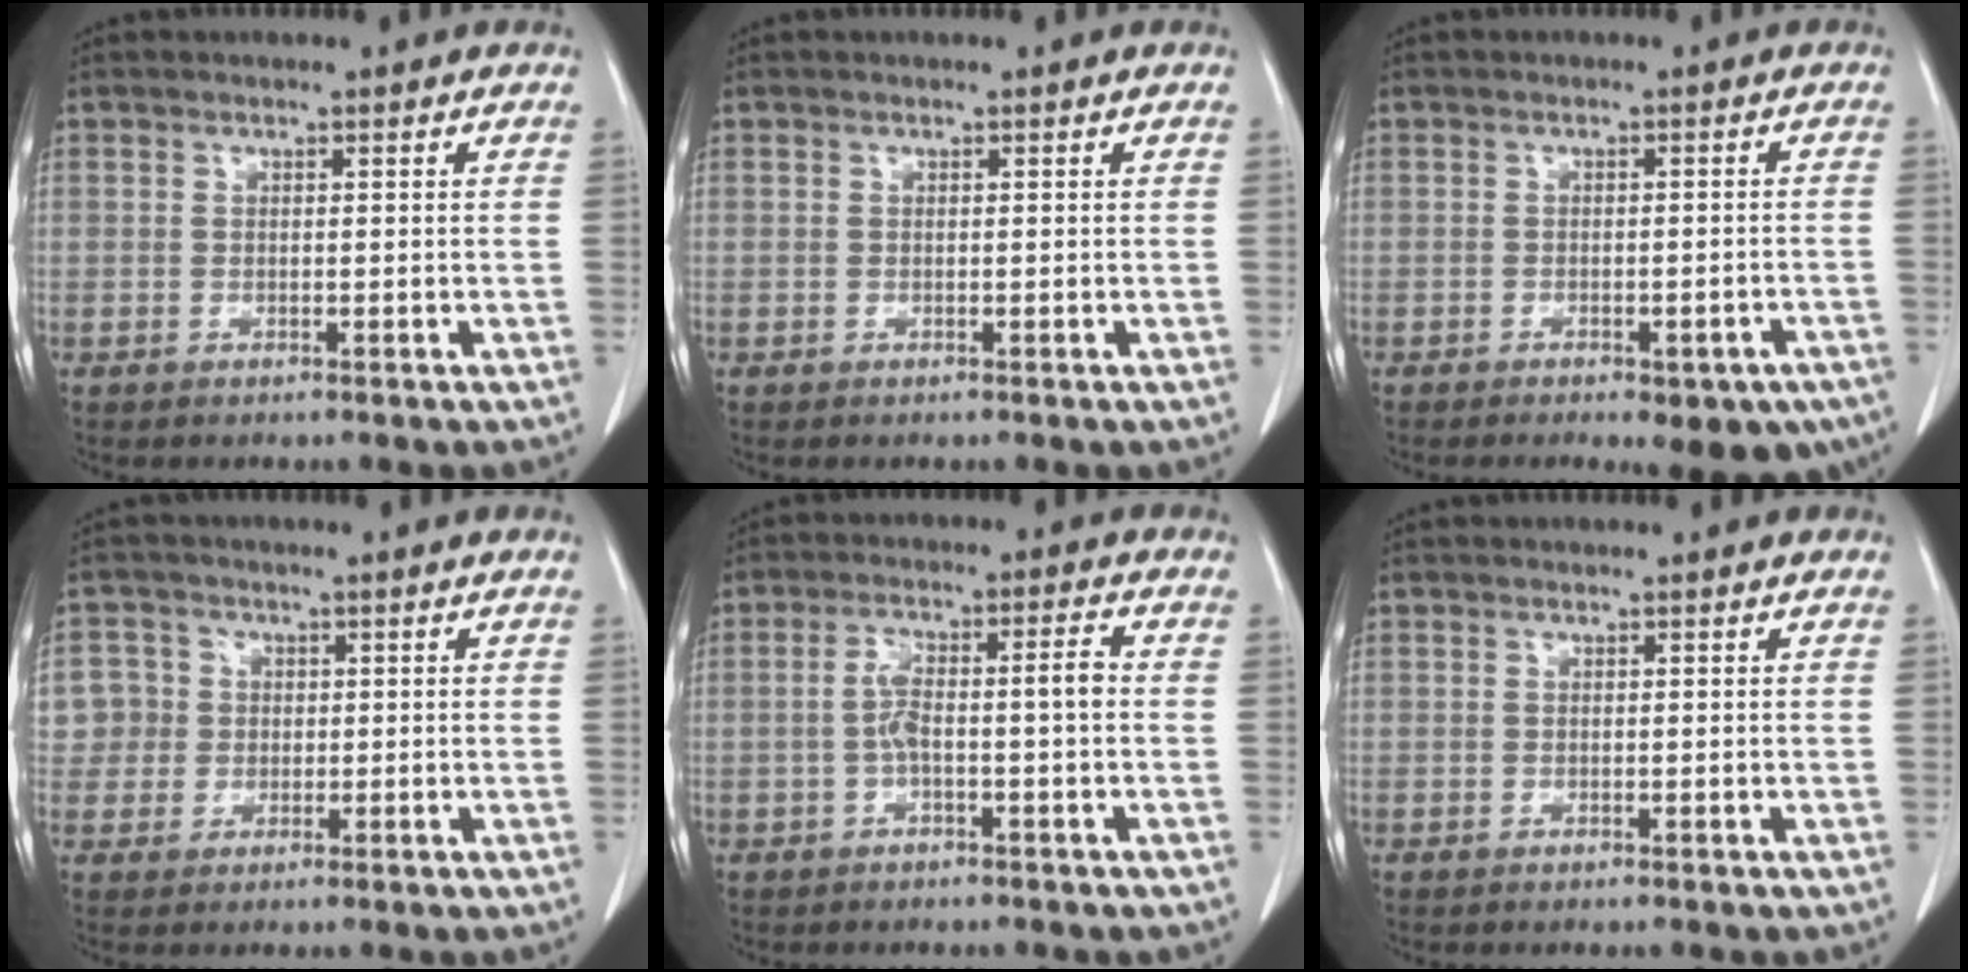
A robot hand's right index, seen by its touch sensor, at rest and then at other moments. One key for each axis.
{"total": 0.0}
{"total": 10.0, "fx": -6.8, "fy": 4.2, "fz": 6.0, "tx": -0.062, "ty": 0.002, "tz": -0.083}
{"total": 5.8, "fx": 0.7, "fy": 5.8, "fz": 0.3, "tx": -0.003, "ty": 0.020, "tz": 0.015}
{"total": 5.9, "fx": -0.7, "fy": 0.9, "fz": 5.8, "tx": -0.112, "ty": 0.026, "tz": -0.011}
{"total": 0.0}